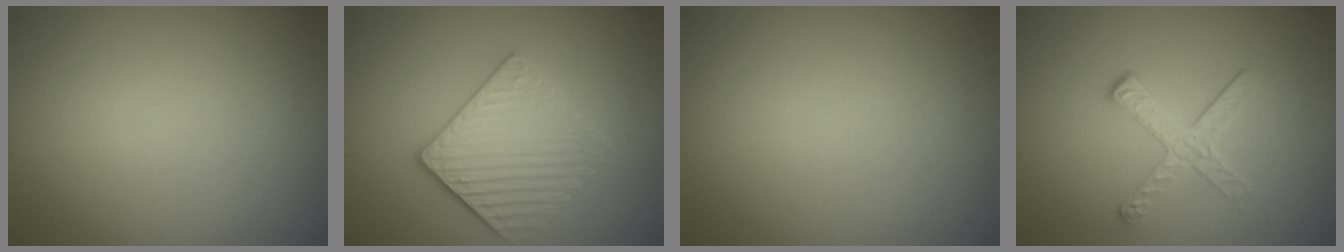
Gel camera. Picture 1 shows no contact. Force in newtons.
{"total": 4.1, "press": 3.5, "slide": 2.2}
{"total": 0.0}
{"total": 2.4, "press": 1.7, "slide": 1.7}